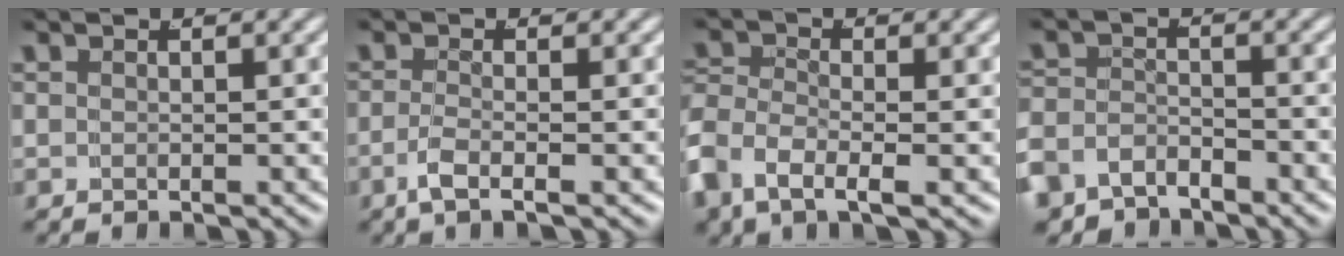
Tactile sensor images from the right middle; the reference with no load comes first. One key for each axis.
{"total": 2.1, "fx": -1.4, "fy": -0.1, "fz": 1.6, "tx": -0.038, "ty": -0.009, "tz": -0.020}
{"total": 4.8, "fx": -1.7, "fy": 3.2, "fz": 3.2, "tx": -0.097, "ty": -0.026, "tz": -0.022}
{"total": 5.0, "fx": -3.8, "fy": 3.0, "fz": 1.3, "tx": -0.038, "ty": -0.023, "tz": -0.062}